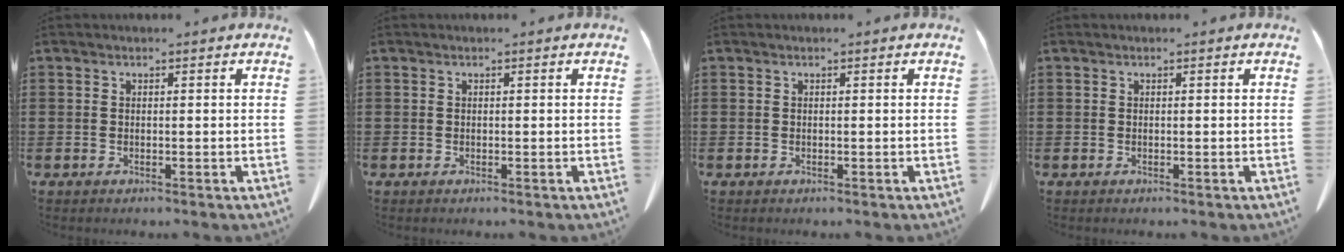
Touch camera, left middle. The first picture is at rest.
{"total": 0.0}
{"total": 0.0}
{"total": 0.0}